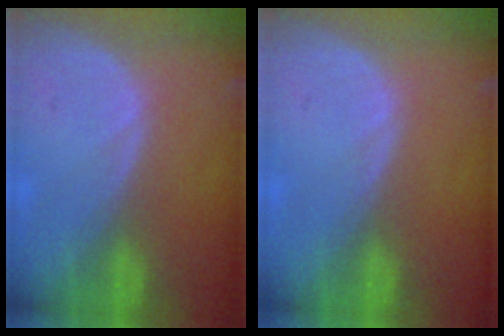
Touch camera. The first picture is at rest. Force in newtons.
{"total": 0.0}